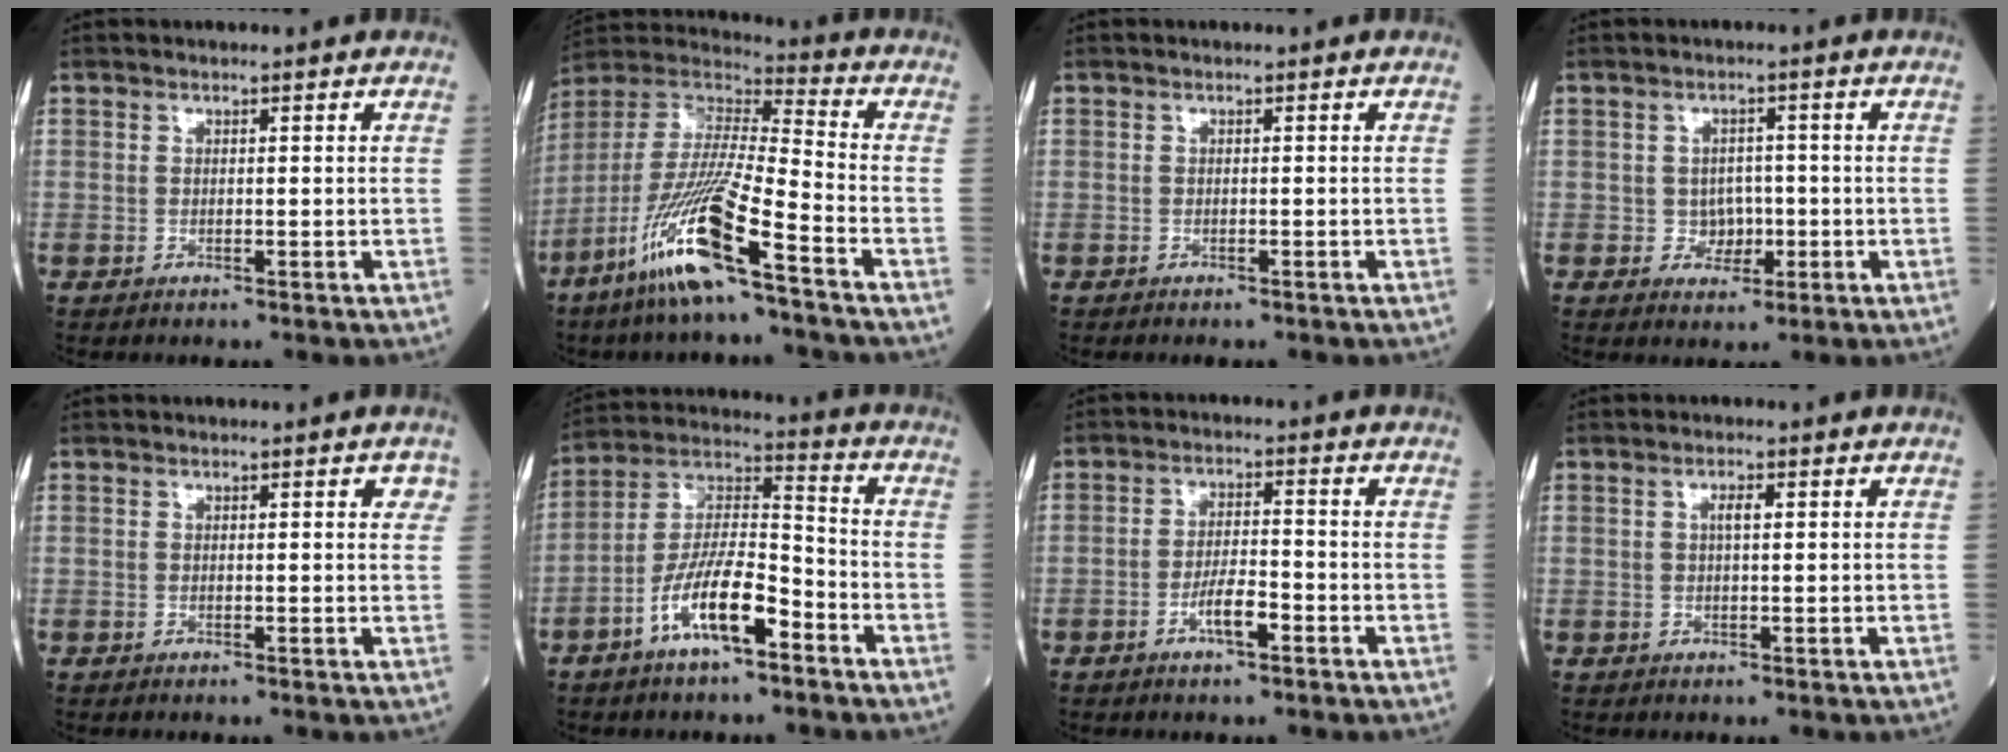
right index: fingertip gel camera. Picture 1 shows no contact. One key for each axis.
{"total": 16.5, "fx": -9.1, "fy": 0.4, "fz": 13.8, "tx": -0.294, "ty": -0.035, "tz": -0.183}
{"total": 1.5, "fx": -1.3, "fy": 0.4, "fz": 0.6, "tx": -0.010, "ty": -0.003, "tz": -0.015}
{"total": 3.1, "fx": -0.6, "fy": 2.7, "fz": 1.3, "tx": -0.003, "ty": 0.007, "tz": -0.005}
{"total": 1.7, "fx": 0.8, "fy": 0.6, "fz": 1.4, "tx": -0.011, "ty": 0.003, "tz": 0.007}
{"total": 11.7, "fx": -6.0, "fy": 3.0, "fz": 9.6, "tx": -0.185, "ty": 0.007, "tz": -0.113}
{"total": 4.3, "fx": -2.2, "fy": 0.9, "fz": 3.6, "tx": -0.063, "ty": 0.003, "tz": -0.042}
{"total": 1.7, "fx": 0.4, "fy": 0.4, "fz": 1.5, "tx": -0.030, "ty": 0.003, "tz": 0.006}